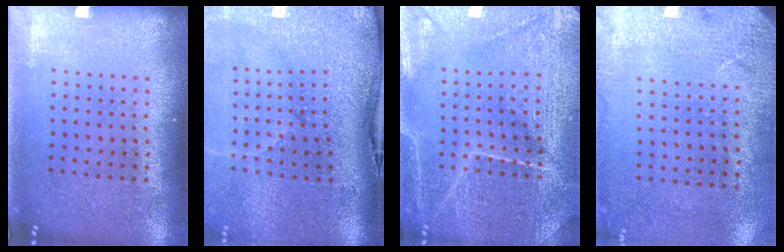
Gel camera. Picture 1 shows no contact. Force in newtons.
{"total": 4.8, "press": 3.8, "slide": 3.0}
{"total": 4.1, "press": 4.0, "slide": 1.1}
{"total": 2.7, "press": 2.2, "slide": 1.6}